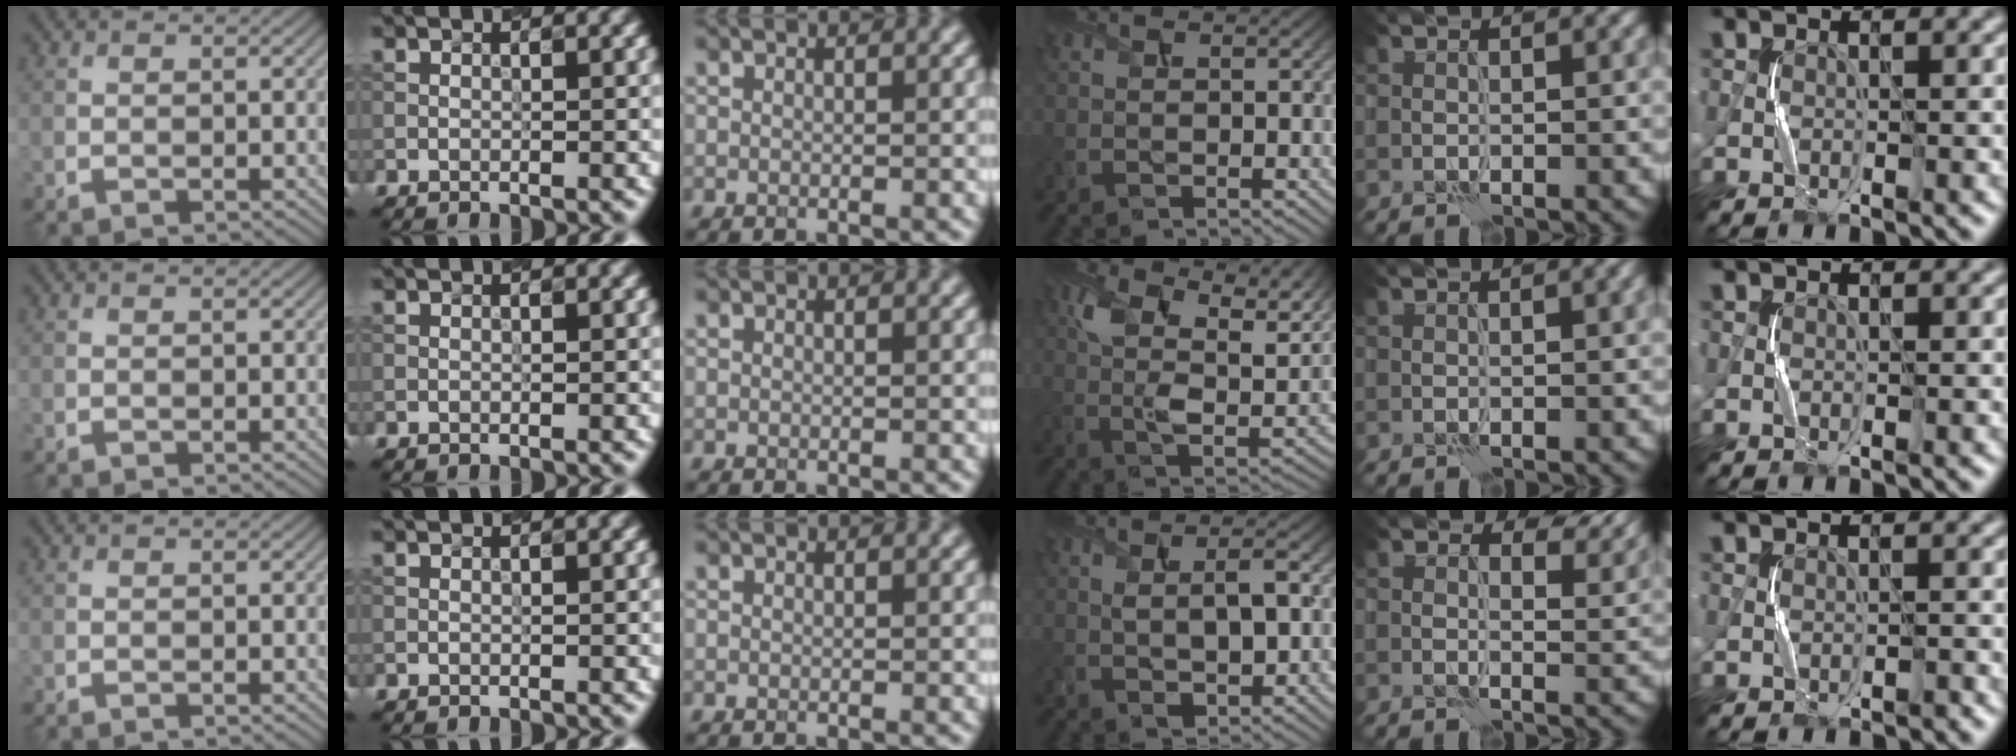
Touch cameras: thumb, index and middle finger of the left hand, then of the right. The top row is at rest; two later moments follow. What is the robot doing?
{"motion": "squeeze", "object": "stress ball aka squeeze ball"}